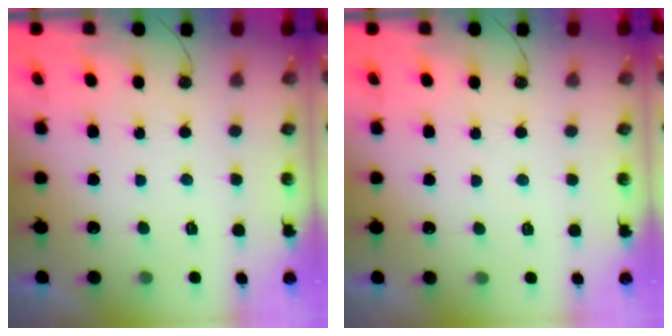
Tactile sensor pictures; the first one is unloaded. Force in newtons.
{"total": 2.5, "press": 2.5, "slide": 0.4}